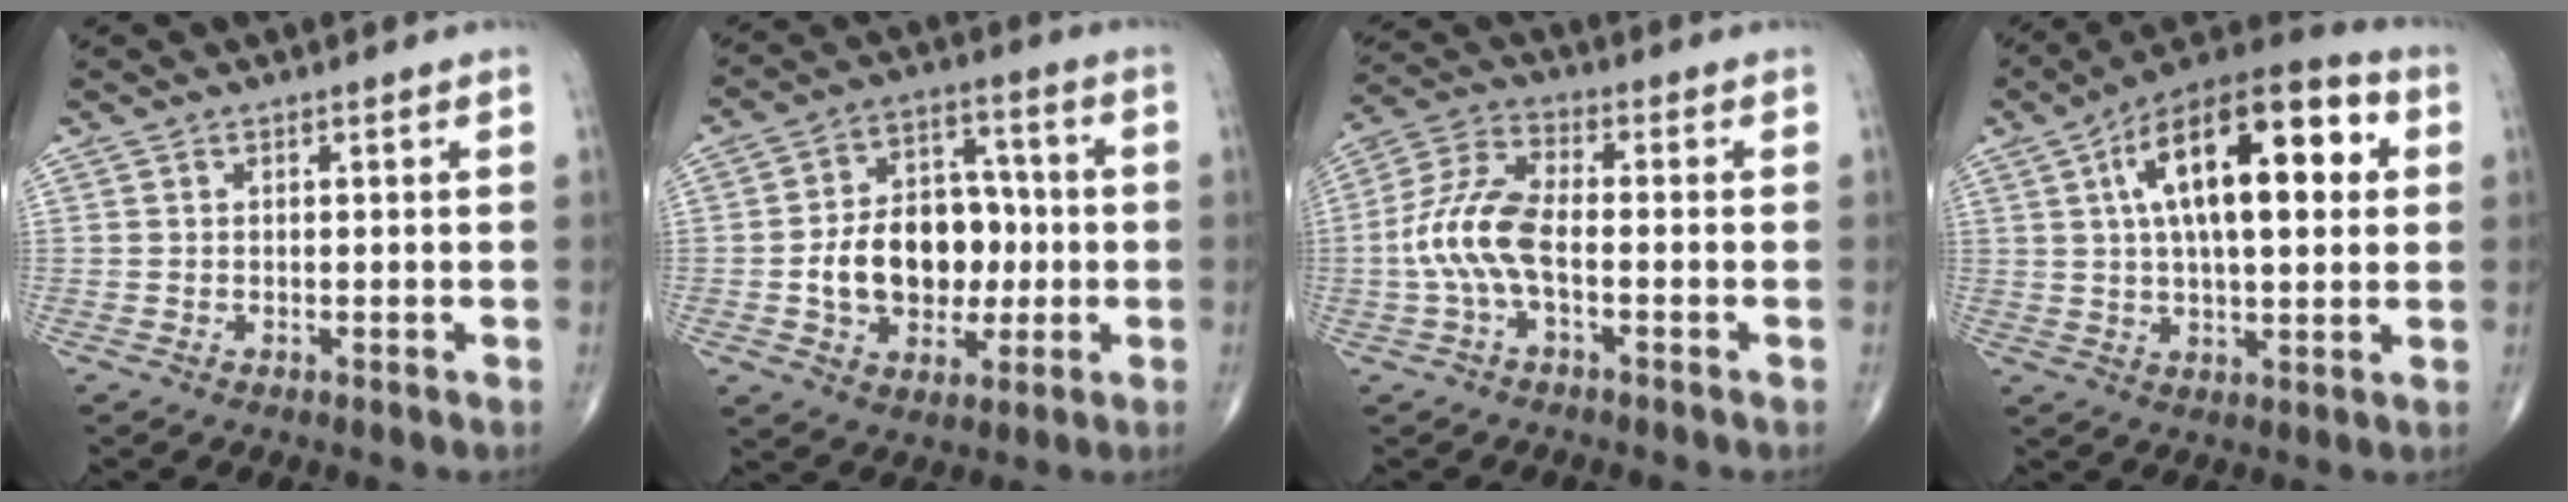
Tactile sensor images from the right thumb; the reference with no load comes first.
{"total": 15.4, "force": [-1.6, 11.1, 10.6], "torque": [-0.131, 0.034, -0.020]}
{"total": 9.7, "force": [-1.9, 4.2, 8.5], "torque": [-0.195, 0.032, -0.044]}
{"total": 21.9, "force": [5.5, 9.3, 19.0], "torque": [-0.287, 0.016, 0.076]}